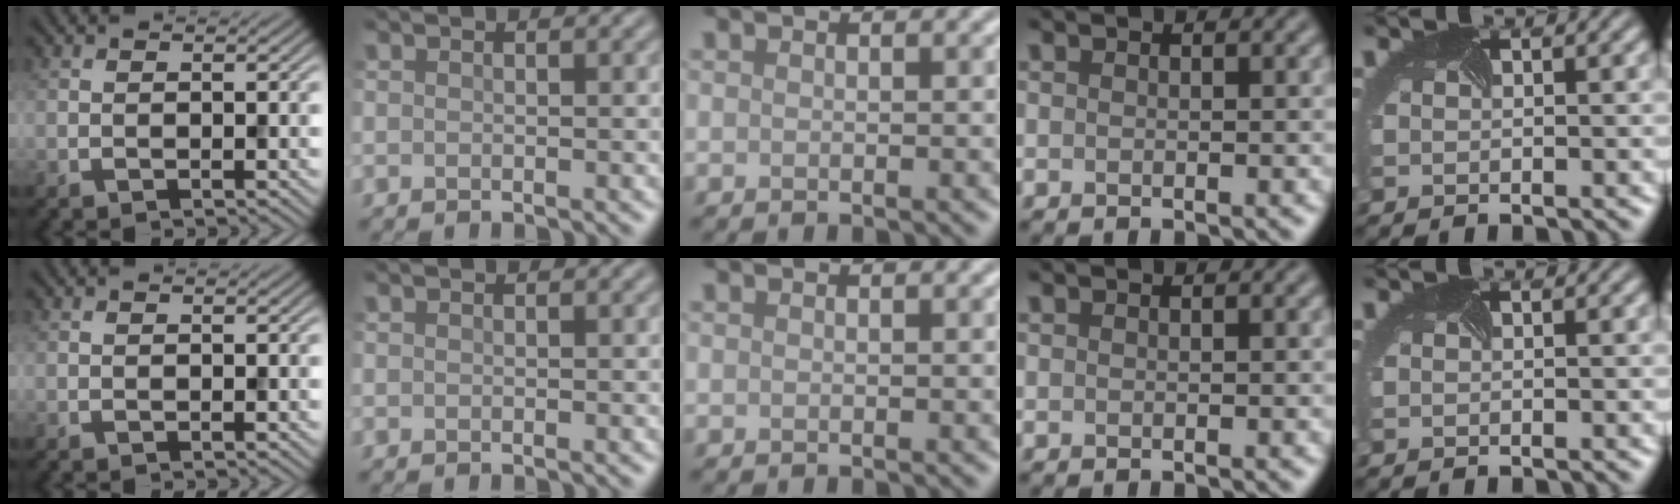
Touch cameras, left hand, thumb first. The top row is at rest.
{}